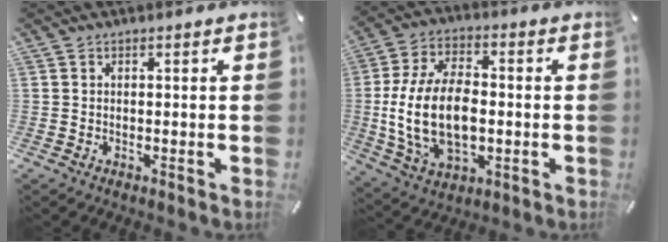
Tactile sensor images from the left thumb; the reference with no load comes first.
{"total": 17.5, "force": [-1.6, 11.1, 13.5], "torque": [-0.295, 0.003, -0.028]}